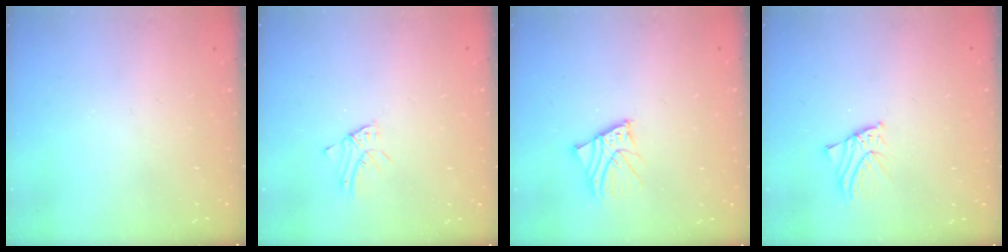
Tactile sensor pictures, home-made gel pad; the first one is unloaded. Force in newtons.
{"total": 2.1, "press": 2.1, "slide": 0.1}
{"total": 5.1, "press": 5.1, "slide": 0.7}
{"total": 2.4, "press": 2.4, "slide": 0.2}